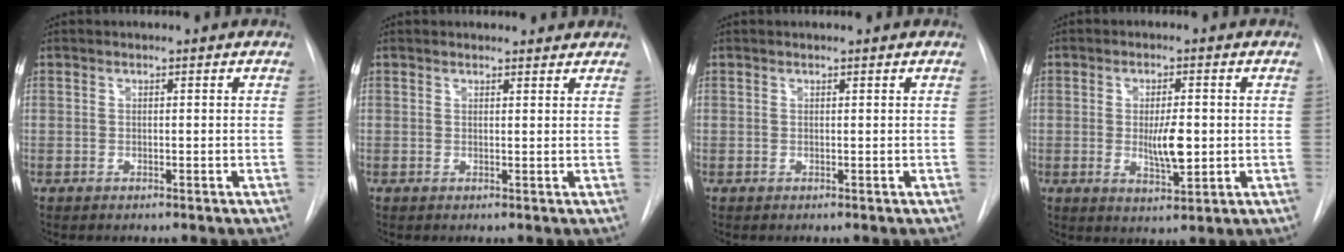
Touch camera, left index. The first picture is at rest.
{"total": 3.5, "force": [3.3, 1.0, 0.4], "torque": [-0.003, 0.007, 0.032]}
{"total": 0.6, "force": [0.5, -0.1, 0.1], "torque": [0.000, 0.004, 0.009]}
{"total": 5.5, "force": [-0.2, 1.6, 5.2], "torque": [-0.090, -0.008, 0.001]}